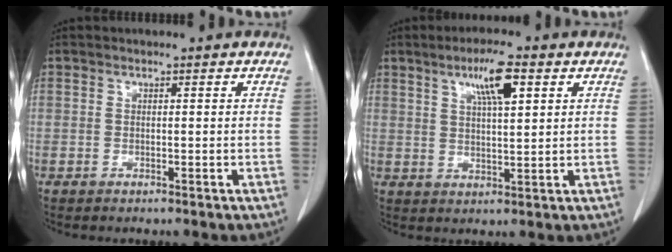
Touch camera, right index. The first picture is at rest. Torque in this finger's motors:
{"motor_torque": [0.74, 0.39, 0.18, 0.05]}